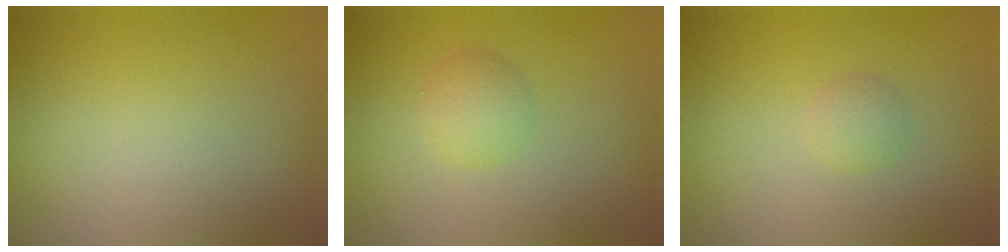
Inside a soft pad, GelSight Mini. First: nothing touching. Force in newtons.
{"total": 2.0, "press": 2.0, "slide": 0.1}
{"total": 1.3, "press": 1.3, "slide": 0.1}